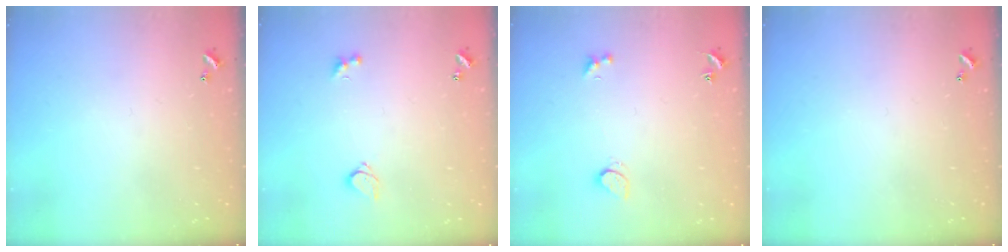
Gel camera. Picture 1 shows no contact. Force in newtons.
{"total": 2.8, "press": 2.5, "slide": 1.3}
{"total": 1.8, "press": 1.7, "slide": 0.5}
{"total": 0.0}